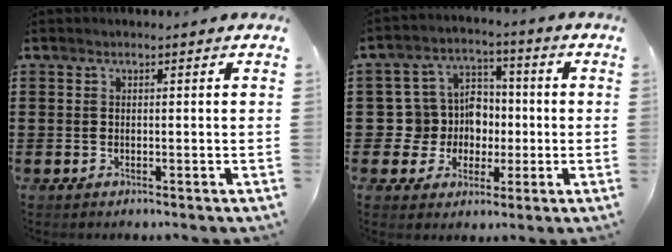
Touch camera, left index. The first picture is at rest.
{"total": 8.1, "force": [-0.1, 7.7, 2.3], "torque": [-0.083, 0.013, 0.003]}